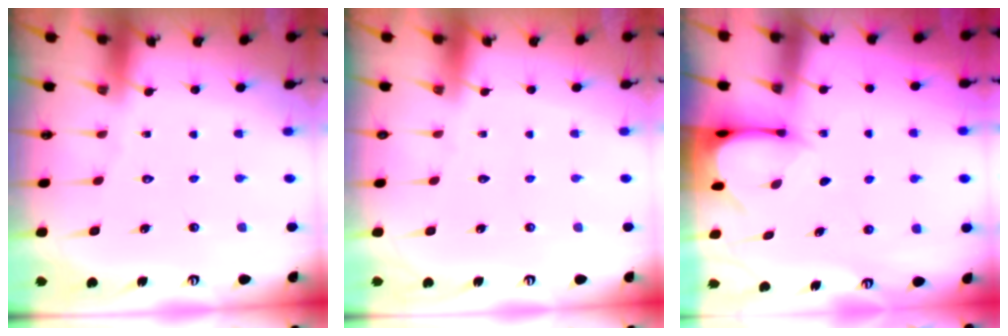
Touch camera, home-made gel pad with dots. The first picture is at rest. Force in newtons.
{"total": 0.0}
{"total": 3.2, "press": 3.2, "slide": 0.3}